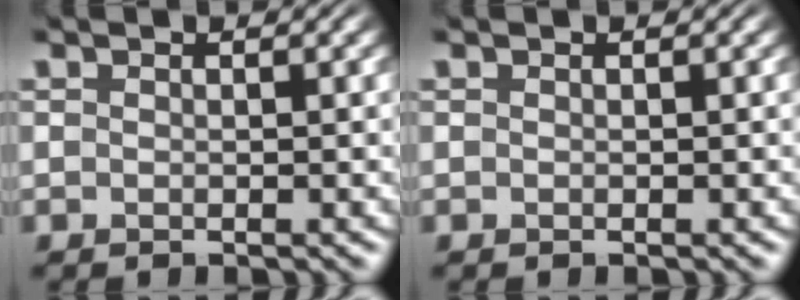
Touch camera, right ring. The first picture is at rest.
{"total": 0.0}